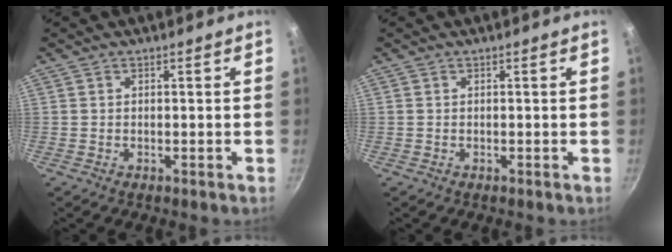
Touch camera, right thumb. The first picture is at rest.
{"total": 0.0}